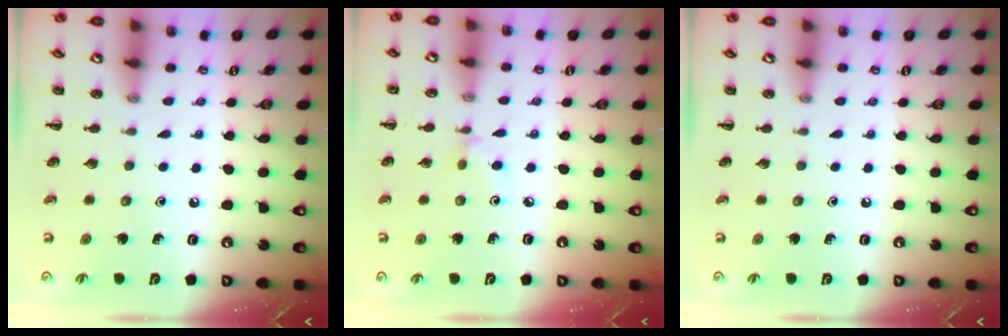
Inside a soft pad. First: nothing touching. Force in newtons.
{"total": 3.0, "press": 2.9, "slide": 1.0}
{"total": 0.0}